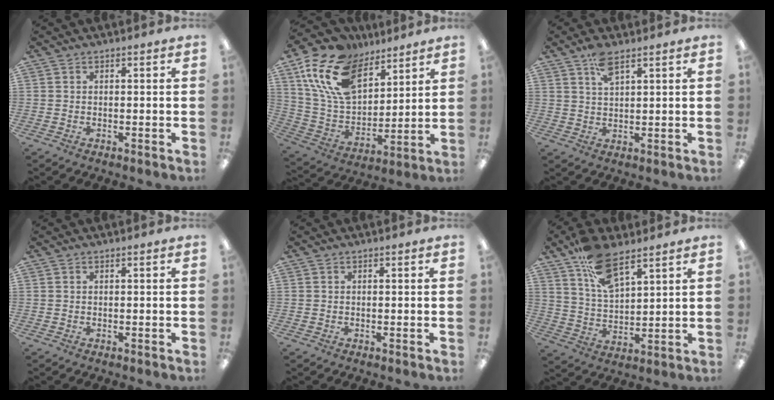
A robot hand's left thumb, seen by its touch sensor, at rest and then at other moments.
{"total": 19.5, "force": [11.0, 11.5, 11.2], "torque": [-0.235, -0.037, 0.206]}
{"total": 4.9, "force": [3.2, 1.7, 3.3], "torque": [-0.065, 0.000, 0.056]}
{"total": 0.0}
{"total": 0.0}
{"total": 12.3, "force": [8.4, 5.1, 7.4], "torque": [-0.130, -0.035, 0.151]}